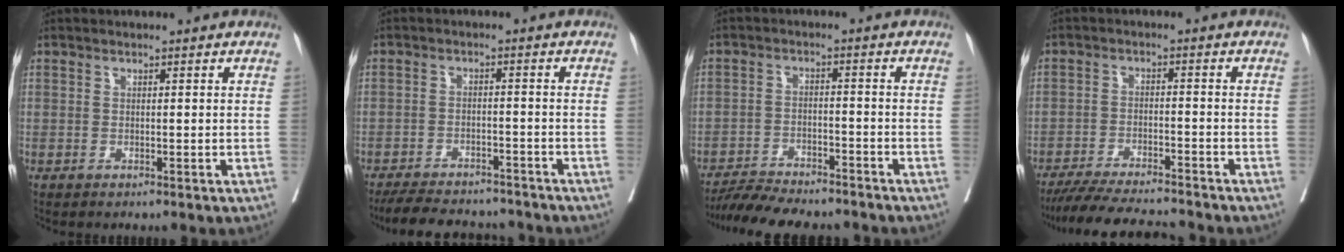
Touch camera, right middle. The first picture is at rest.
{"total": 13.0, "force": [-11.9, 3.3, 4.2], "torque": [-0.077, 0.002, -0.162]}
{"total": 11.7, "force": [-10.8, 1.8, 4.1], "torque": [-0.061, 0.001, -0.164]}
{"total": 12.6, "force": [-11.6, 1.1, 4.9], "torque": [-0.079, -0.011, -0.177]}